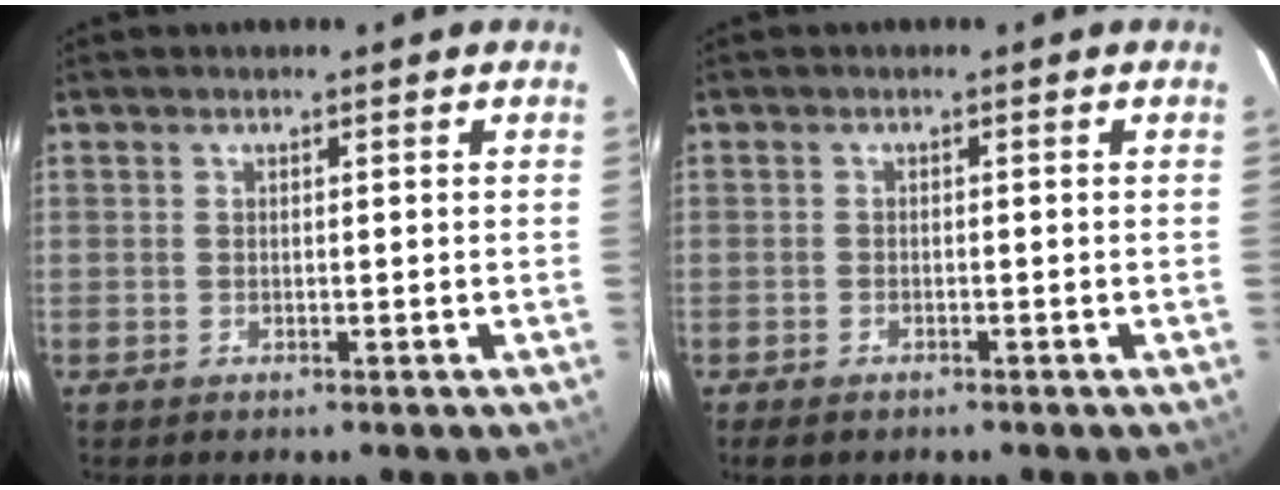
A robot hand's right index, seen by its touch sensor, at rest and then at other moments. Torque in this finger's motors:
{"motor_torque": [0.03, 0.08, 0.04, 0.00]}